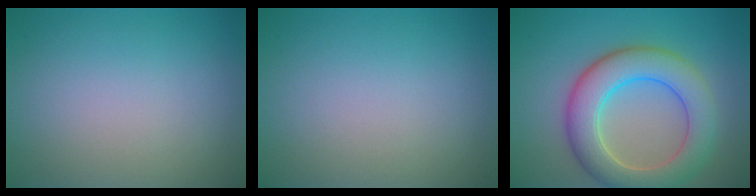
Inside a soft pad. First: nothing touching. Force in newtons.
{"total": 0.0}
{"total": 7.4, "press": 7.3, "slide": 0.3}